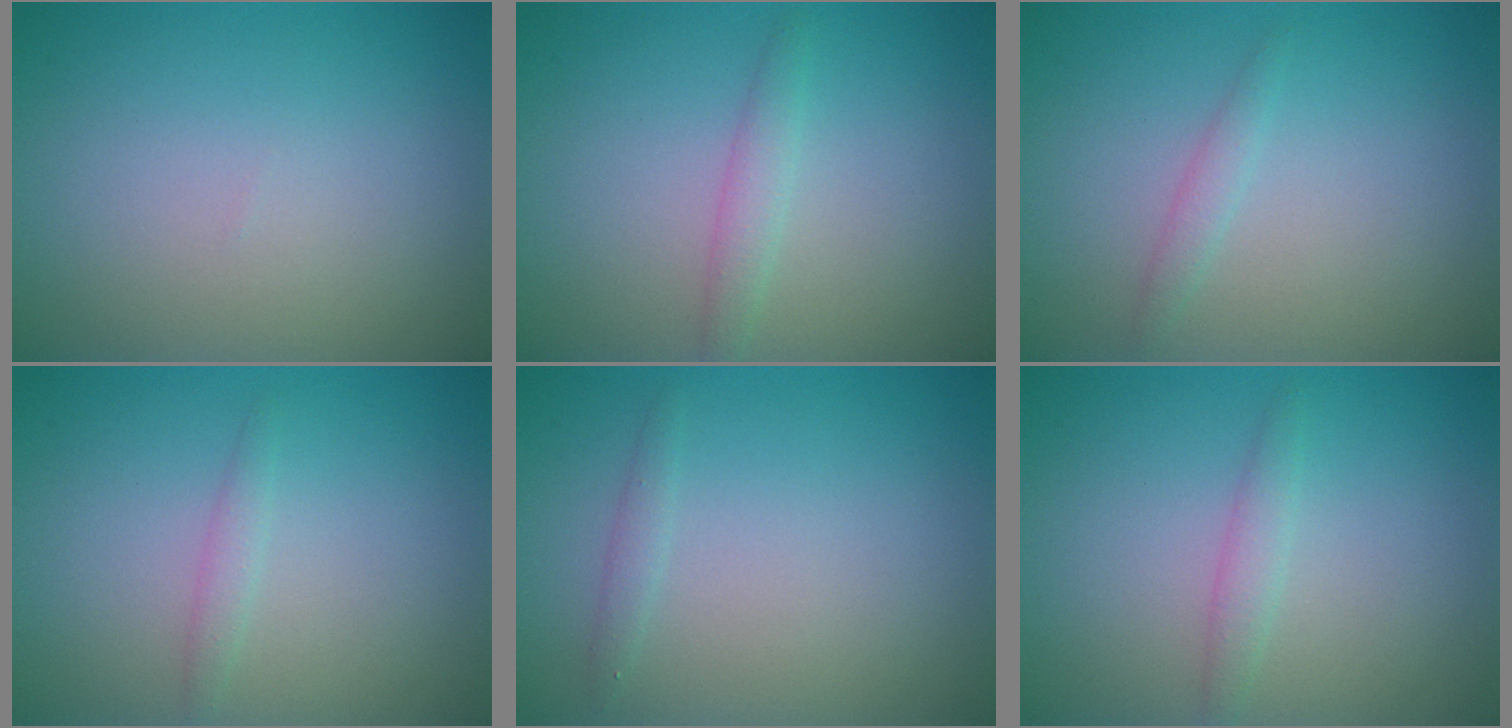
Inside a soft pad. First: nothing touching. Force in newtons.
{"total": 1.6, "press": 1.6, "slide": 0.0}
{"total": 1.1, "press": 1.1, "slide": 0.1}
{"total": 0.5, "press": 0.5, "slide": 0.1}
{"total": 0.8, "press": 0.8, "slide": 0.1}
{"total": 1.4, "press": 1.4, "slide": 0.1}